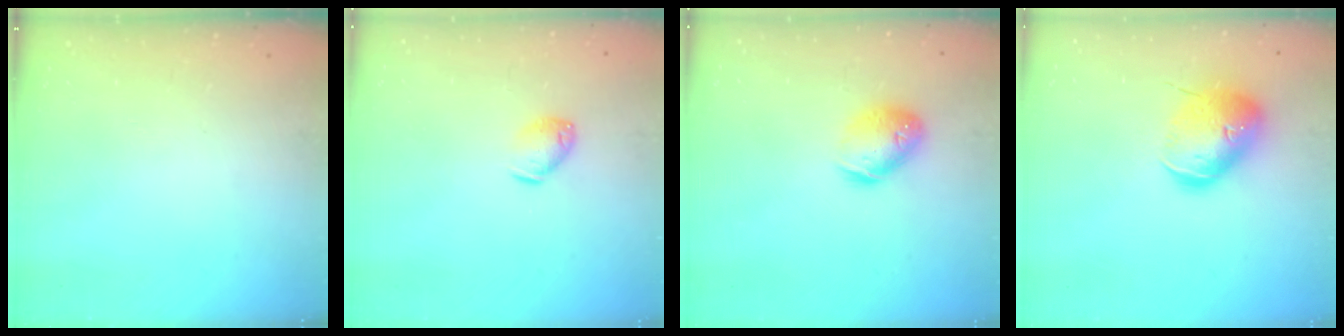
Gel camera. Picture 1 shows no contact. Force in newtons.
{"total": 6.8, "press": 6.8, "slide": 1.1}
{"total": 12.1, "press": 11.9, "slide": 2.0}
{"total": 17.2, "press": 17.1, "slide": 2.4}